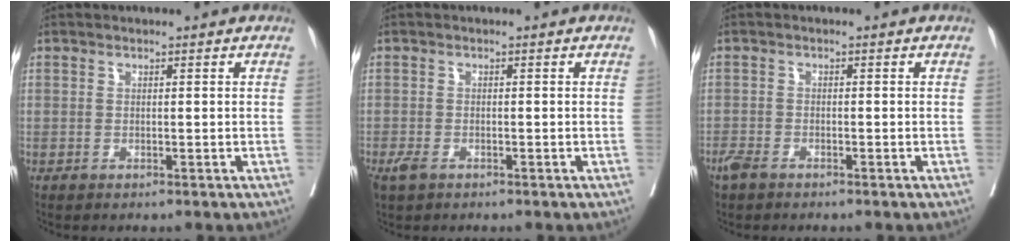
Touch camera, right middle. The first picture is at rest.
{"total": 2.2, "force": [-1.4, 1.1, 1.3], "torque": [-0.032, -0.004, -0.021]}
{"total": 2.3, "force": [-1.8, 0.8, 1.2], "torque": [-0.029, -0.004, -0.034]}